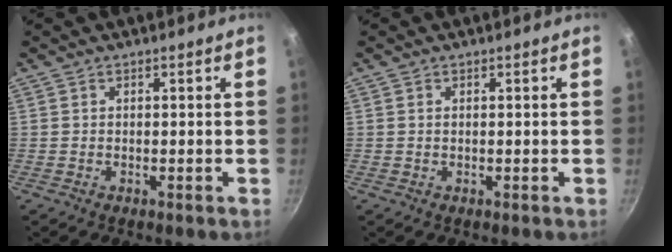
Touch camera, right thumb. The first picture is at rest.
{"total": 0.0}